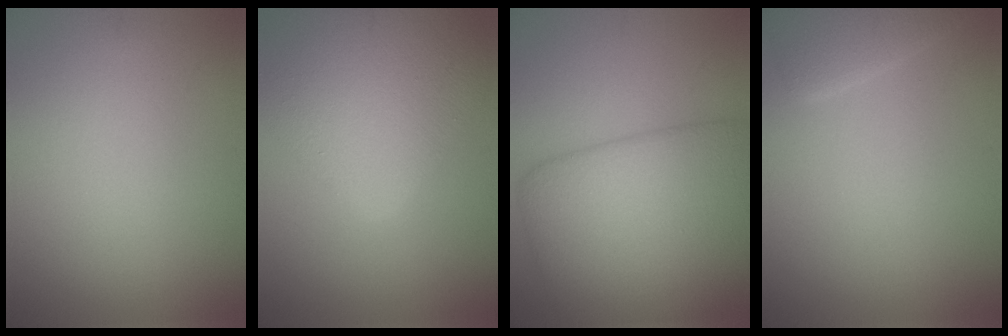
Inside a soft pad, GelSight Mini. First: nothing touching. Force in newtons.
{"total": 8.3, "press": 8.3, "slide": 0.3}
{"total": 9.6, "press": 9.6, "slide": 0.3}
{"total": 2.6, "press": 2.6, "slide": 0.3}